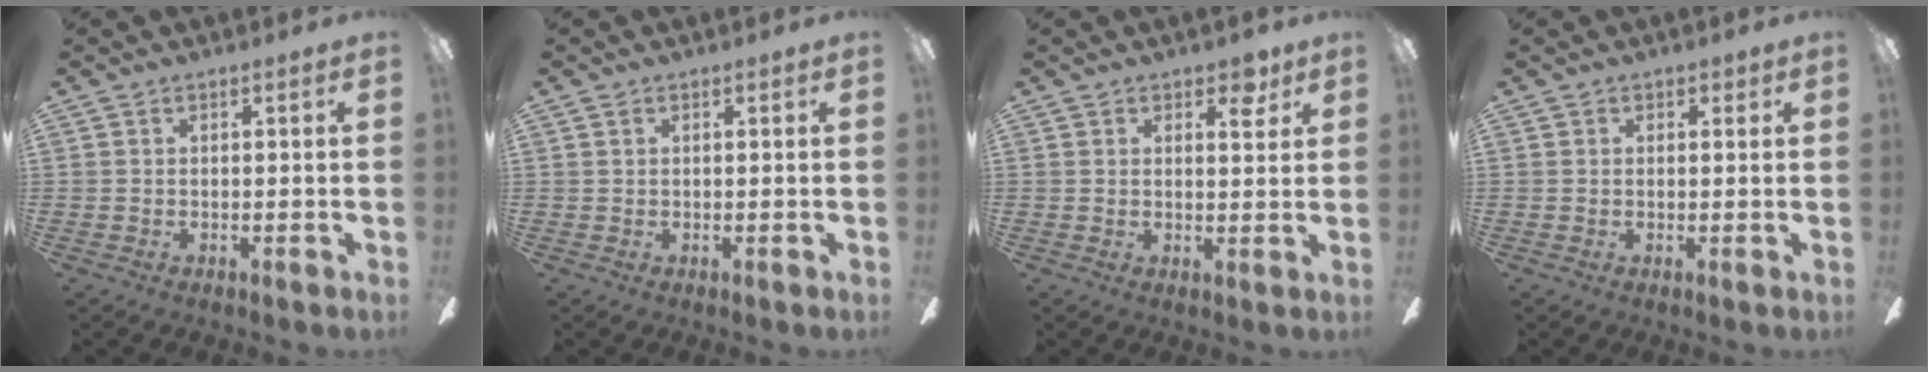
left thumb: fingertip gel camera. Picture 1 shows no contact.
{"total": 0.5, "force": [0.2, 0.4, 0.3], "torque": [-0.007, 0.005, 0.003]}
{"total": 4.6, "force": [3.0, 2.4, 2.5], "torque": [-0.015, -0.009, 0.046]}
{"total": 1.1, "force": [0.7, 0.8, 0.3], "torque": [0.003, 0.000, 0.010]}